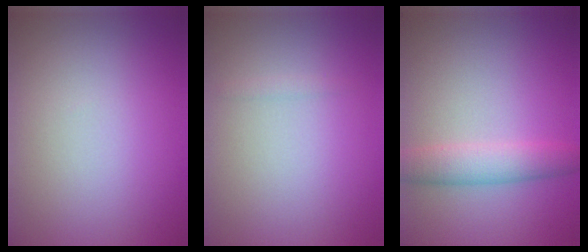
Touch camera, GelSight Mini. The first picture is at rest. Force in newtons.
{"total": 0.5, "press": 0.5, "slide": 0.0}
{"total": 3.3, "press": 3.3, "slide": 0.1}